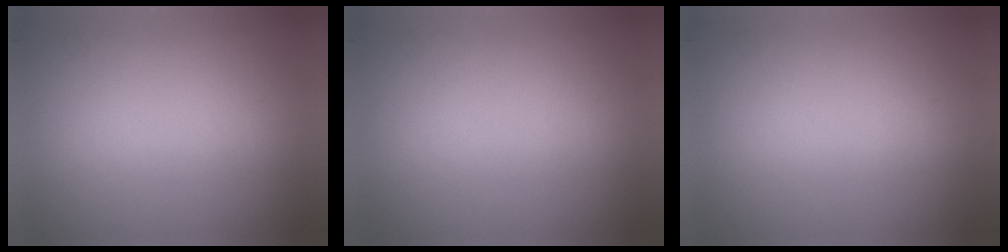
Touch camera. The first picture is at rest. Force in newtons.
{"total": 0.0}
{"total": 0.0}